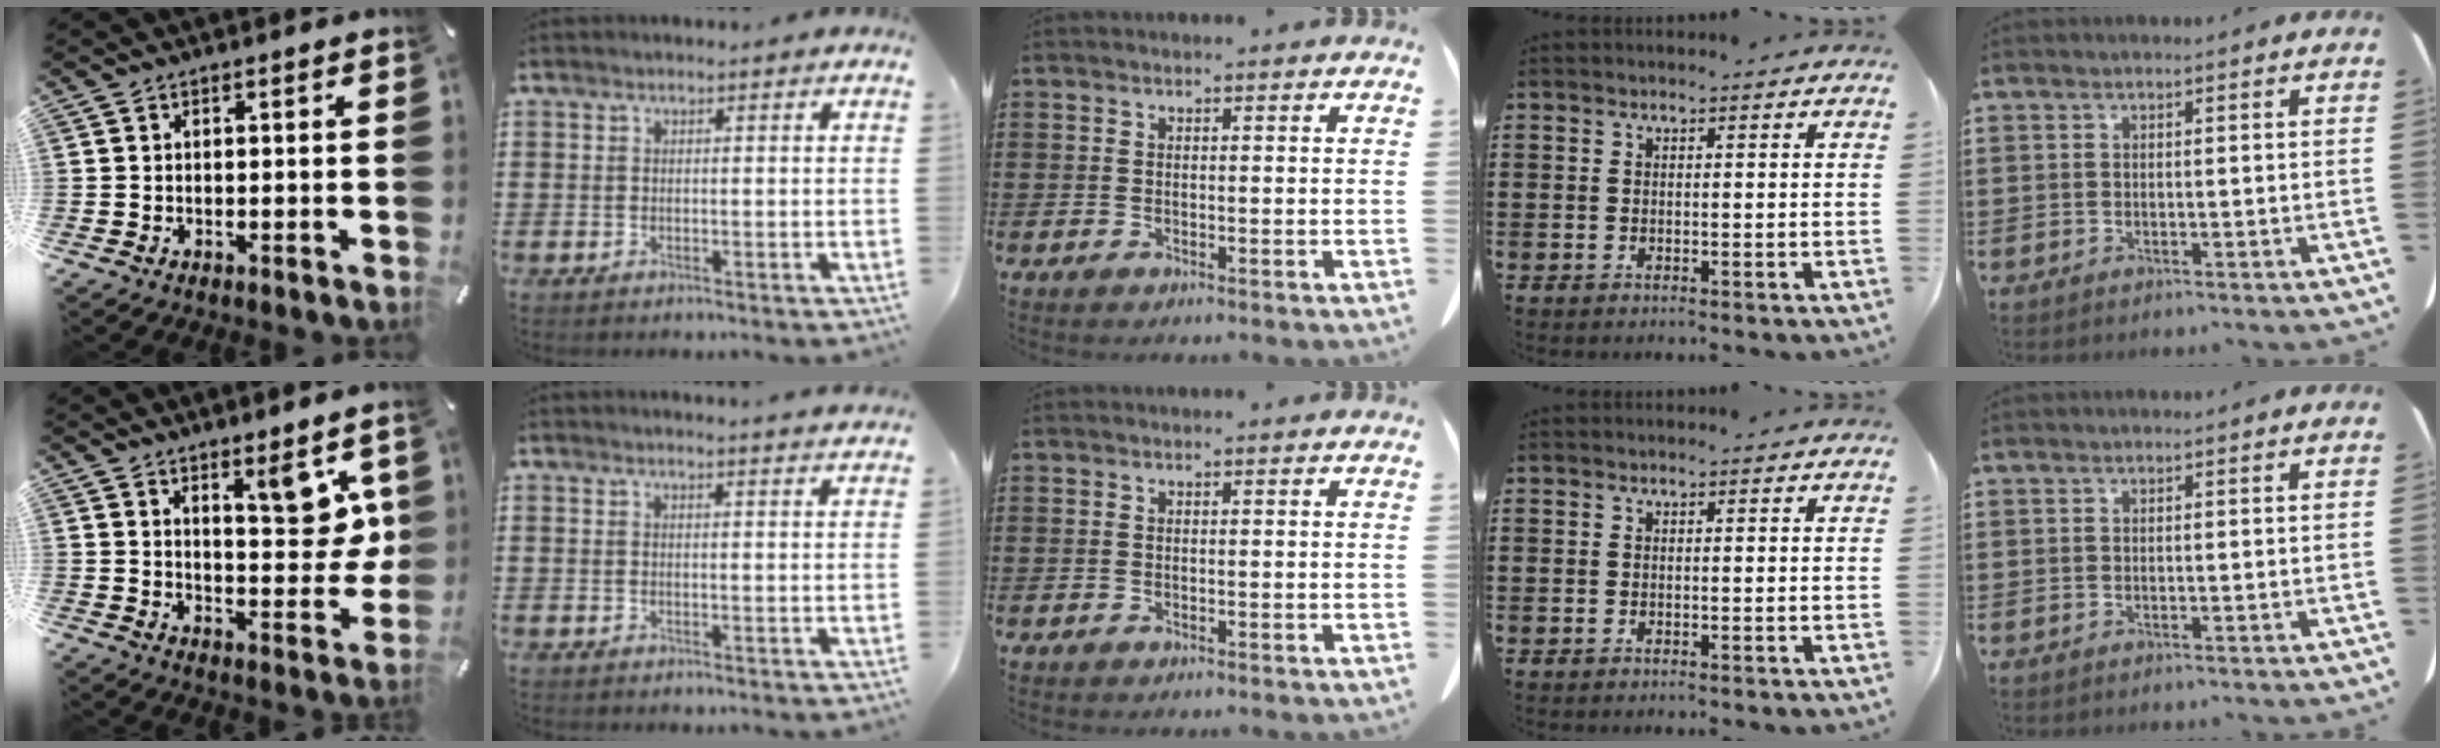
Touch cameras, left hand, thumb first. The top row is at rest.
{"thumb": {"total": 10.1, "force": [6.2, 4.0, 6.9], "torque": [-0.075, -0.045, 0.101]}, "index": {"total": 1.7, "force": [1.7, -0.3, 0.2], "torque": [-0.008, -0.001, 0.032]}}